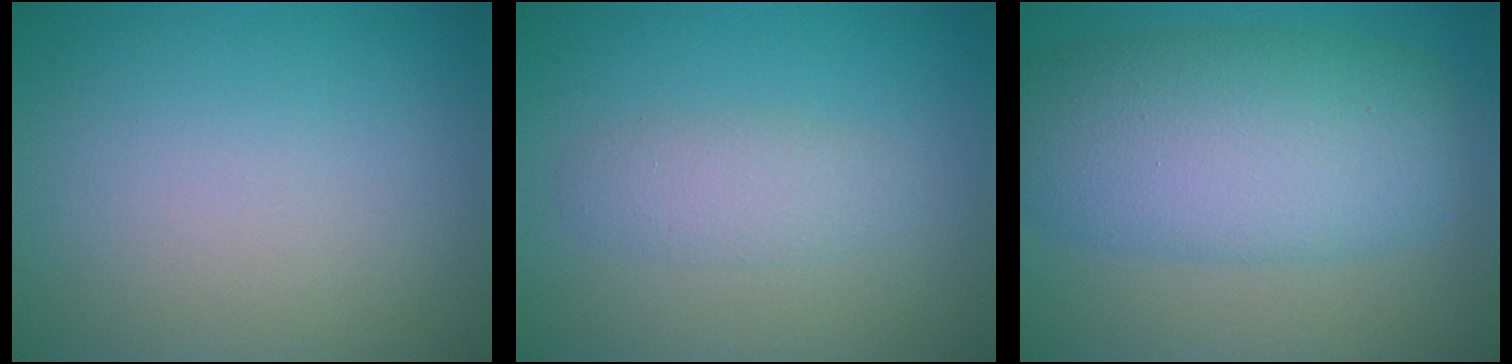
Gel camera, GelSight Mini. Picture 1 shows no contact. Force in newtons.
{"total": 2.0, "press": 2.0, "slide": 0.1}
{"total": 9.5, "press": 9.5, "slide": 0.2}